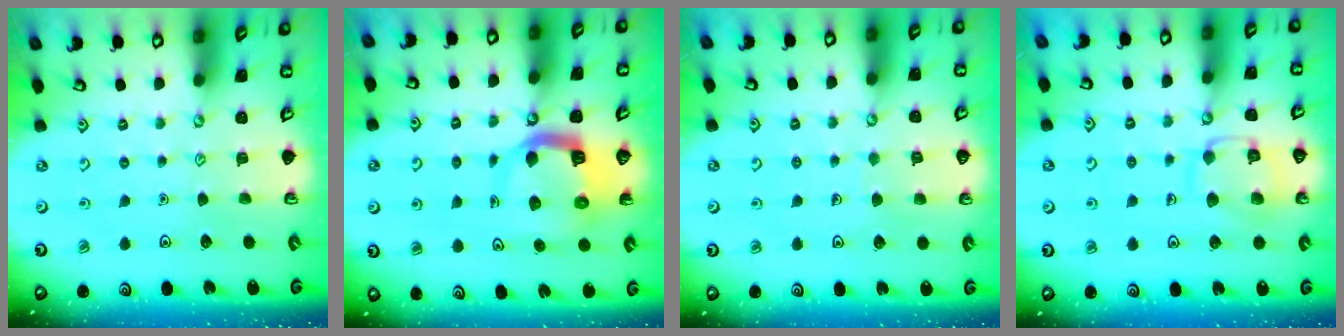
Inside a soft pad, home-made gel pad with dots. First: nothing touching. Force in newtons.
{"total": 9.4, "press": 9.3, "slide": 1.3}
{"total": 3.6, "press": 3.6, "slide": 0.1}
{"total": 11.8, "press": 11.7, "slide": 0.9}